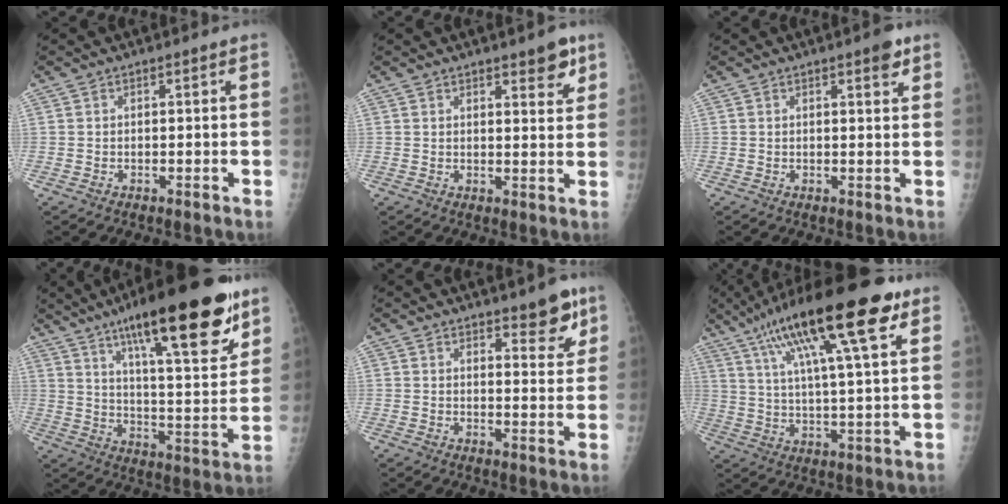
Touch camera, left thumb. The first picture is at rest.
{"total": 4.9, "force": [3.1, 1.7, 3.4], "torque": [-0.028, -0.018, 0.038]}
{"total": 2.8, "force": [1.7, 0.8, 2.1], "torque": [-0.021, -0.007, 0.019]}
{"total": 26.6, "force": [15.9, 6.6, 20.3], "torque": [-0.290, -0.047, 0.247]}
{"total": 6.9, "force": [4.7, 2.4, 4.5], "torque": [-0.034, -0.032, 0.062]}
{"total": 23.3, "force": [12.5, 5.1, 19.0], "torque": [-0.316, -0.008, 0.205]}